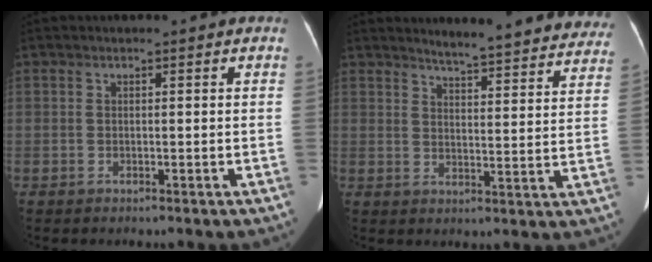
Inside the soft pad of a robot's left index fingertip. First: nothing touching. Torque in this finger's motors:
{"motor_torque": [-0.20, -0.60, 0.03, 0.02]}